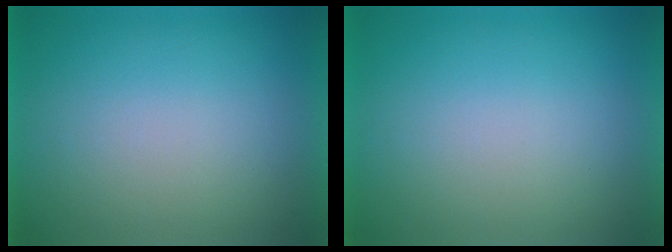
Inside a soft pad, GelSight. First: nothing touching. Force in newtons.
{"total": 0.0}